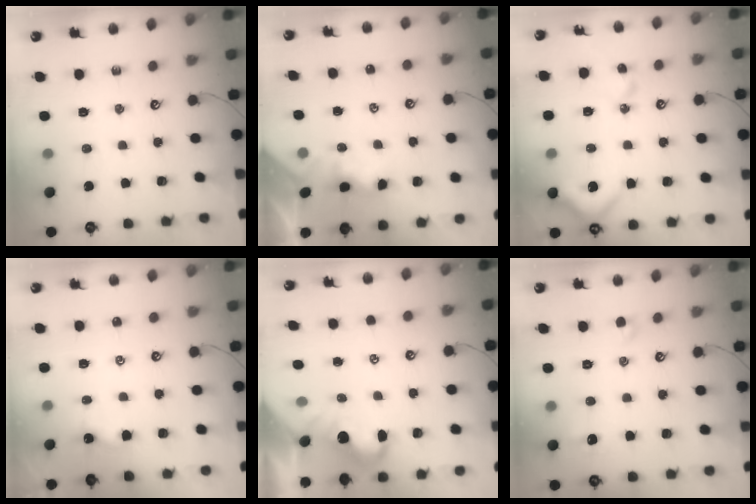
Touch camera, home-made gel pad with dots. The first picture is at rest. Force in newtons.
{"total": 1.8, "press": 1.7, "slide": 0.5}
{"total": 8.9, "press": 8.8, "slide": 1.3}
{"total": 0.0}
{"total": 1.6, "press": 1.3, "slide": 0.8}
{"total": 1.7, "press": 1.6, "slide": 0.5}